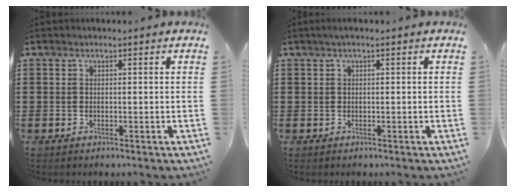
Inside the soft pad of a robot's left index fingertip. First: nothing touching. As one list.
[{"total": 0.8, "force": [0.0, 0.1, 0.8], "torque": [-0.011, -0.001, 0.000]}]